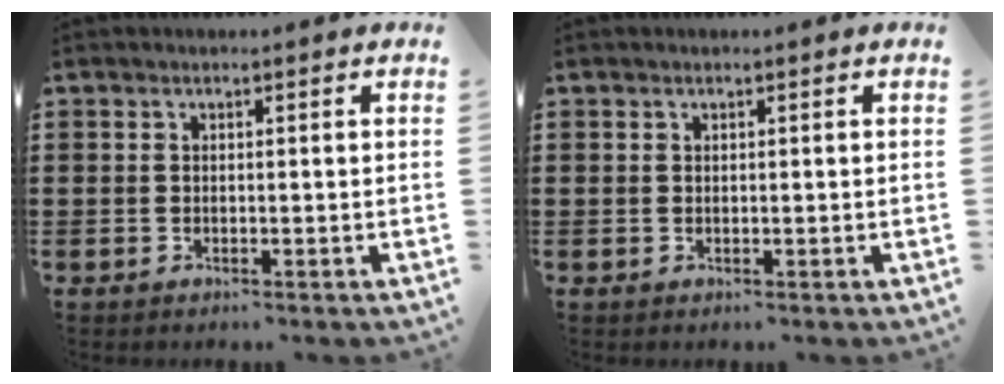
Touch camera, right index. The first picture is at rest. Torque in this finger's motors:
{"motor_torque": [-0.26, 0.66, -0.01, 0.00]}